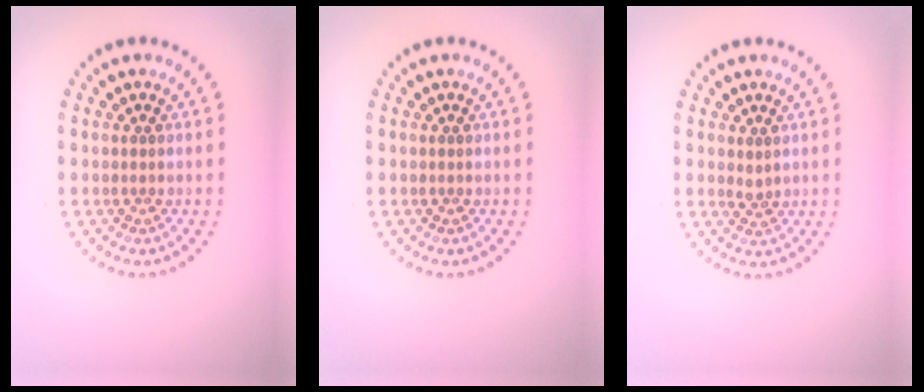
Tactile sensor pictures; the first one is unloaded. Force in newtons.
{"total": 0.0}
{"total": 0.9, "press": 0.7, "slide": 0.5}